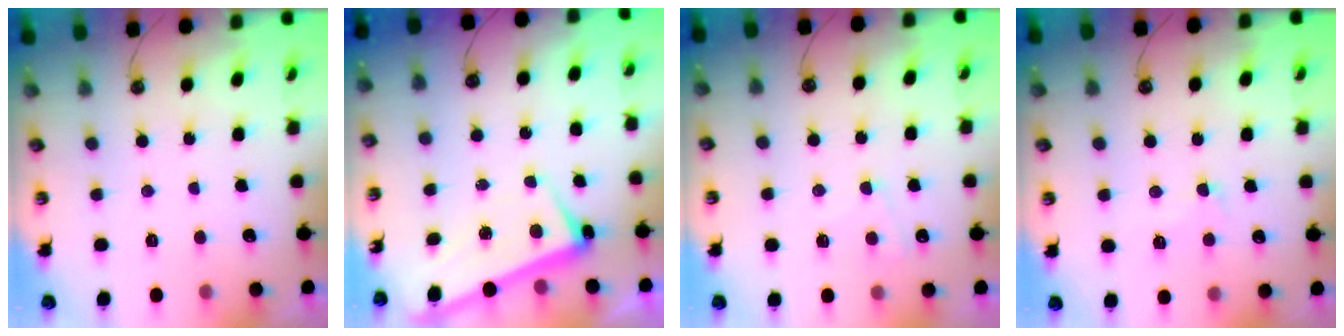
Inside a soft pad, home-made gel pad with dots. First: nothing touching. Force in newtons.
{"total": 2.4, "press": 2.3, "slide": 0.7}
{"total": 1.3, "press": 1.1, "slide": 0.6}
{"total": 1.1, "press": 1.0, "slide": 0.6}